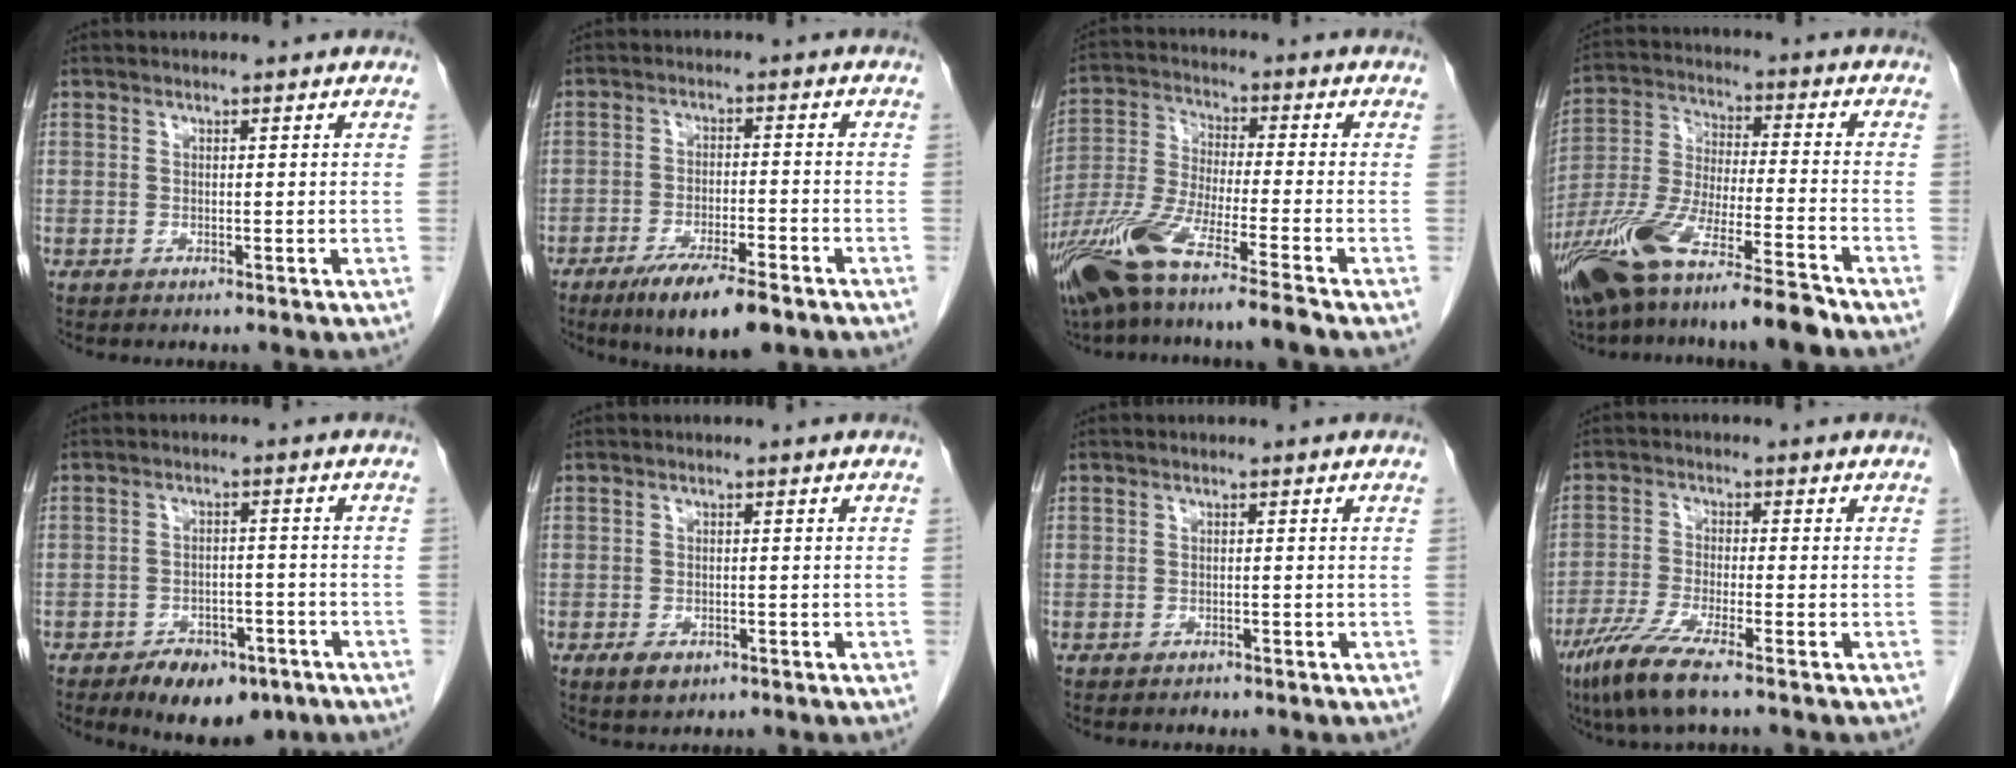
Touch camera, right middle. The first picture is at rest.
{"total": 9.4, "force": [-6.5, 1.7, 6.6], "torque": [-0.110, -0.016, -0.105]}
{"total": 13.6, "force": [-9.7, -0.4, 9.5], "torque": [-0.198, -0.039, -0.183]}
{"total": 16.2, "force": [-12.0, 1.2, 10.7], "torque": [-0.229, -0.029, -0.222]}
{"total": 8.7, "force": [-5.8, 4.4, 4.8], "torque": [-0.067, 0.001, -0.082]}
{"total": 2.6, "force": [-1.4, 1.5, 1.5], "torque": [-0.030, -0.002, -0.013]}
{"total": 0.8, "force": [-0.6, 0.5, 0.1], "torque": [-0.007, 0.000, -0.009]}
{"total": 7.3, "force": [-5.0, 0.3, 5.4], "torque": [-0.116, -0.022, -0.097]}